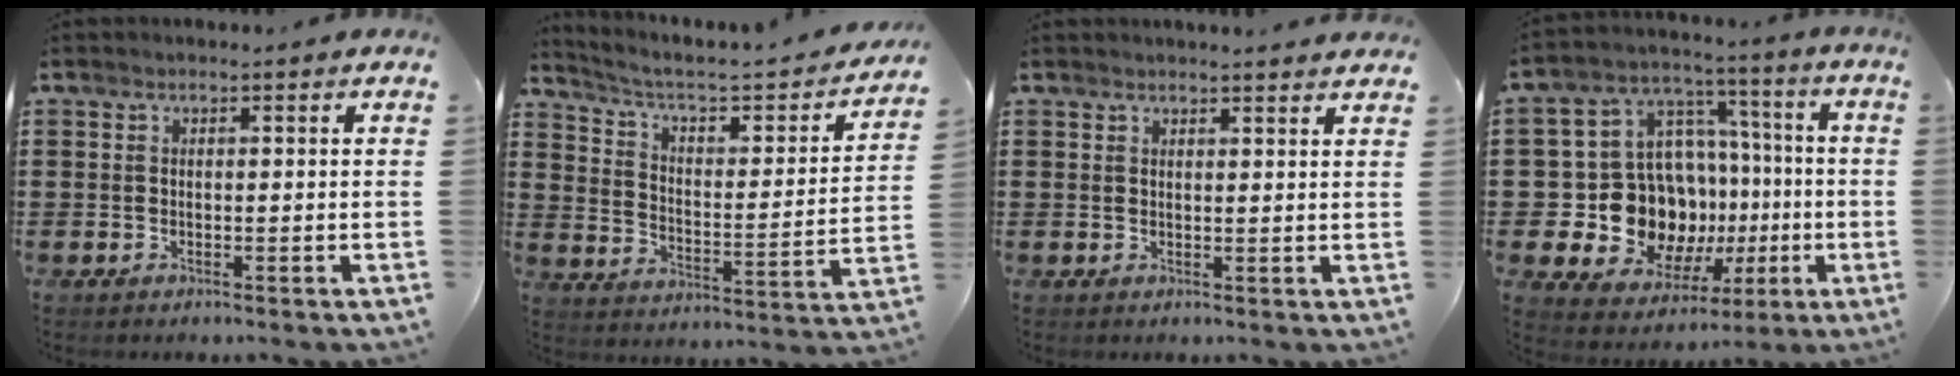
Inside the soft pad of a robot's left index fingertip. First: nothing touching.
{"total": 3.7, "force": [2.7, 1.0, 2.3], "torque": [-0.064, -0.028, 0.032]}
{"total": 1.8, "force": [1.7, -0.1, 0.3], "torque": [-0.008, 0.000, 0.034]}
{"total": 14.9, "force": [-1.8, 13.5, 6.1], "torque": [-0.155, -0.006, -0.013]}